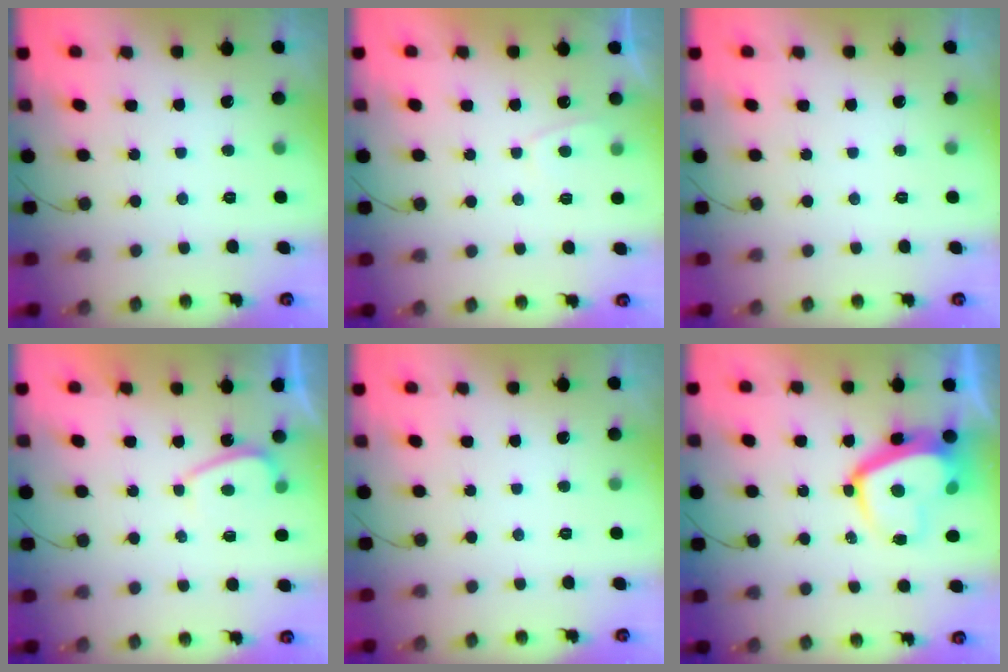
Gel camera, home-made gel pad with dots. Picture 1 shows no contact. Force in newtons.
{"total": 1.8, "press": 1.7, "slide": 0.6}
{"total": 0.0}
{"total": 2.2, "press": 2.1, "slide": 0.6}
{"total": 0.0}
{"total": 11.4, "press": 11.4, "slide": 0.9}